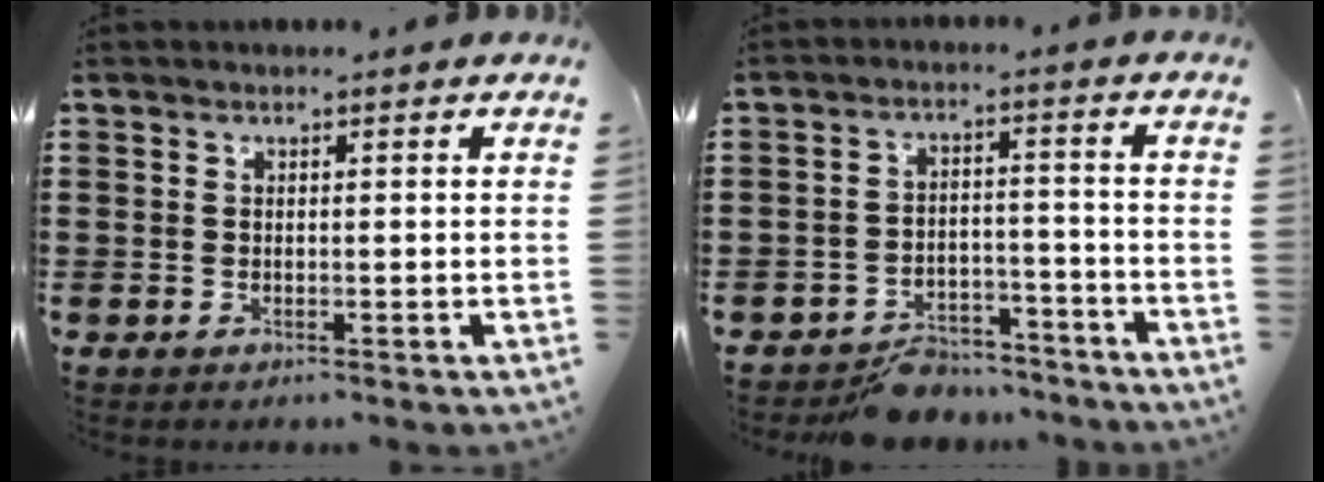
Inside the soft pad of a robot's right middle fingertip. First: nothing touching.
{"total": 6.1, "force": [-5.7, 1.9, 0.9], "torque": [-0.008, 0.026, -0.110]}